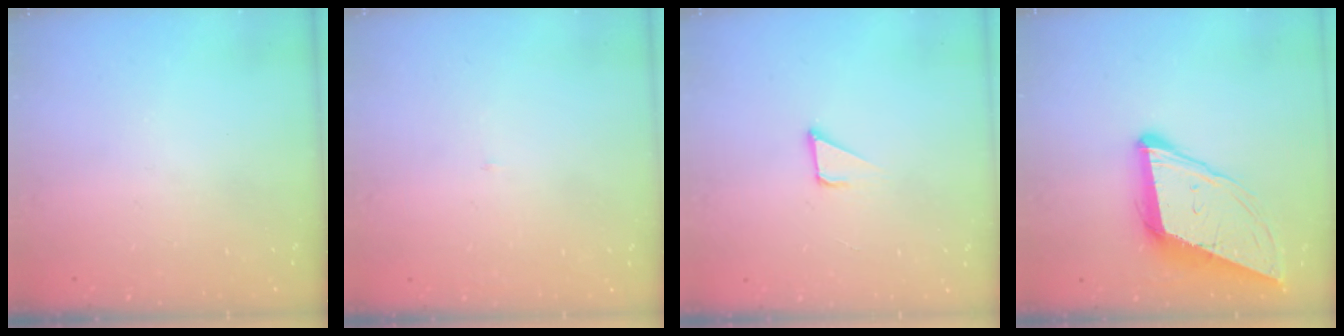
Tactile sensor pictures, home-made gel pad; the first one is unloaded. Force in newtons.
{"total": 2.1, "press": 2.1, "slide": 0.1}
{"total": 2.2, "press": 2.2, "slide": 0.2}
{"total": 12.6, "press": 12.0, "slide": 3.9}